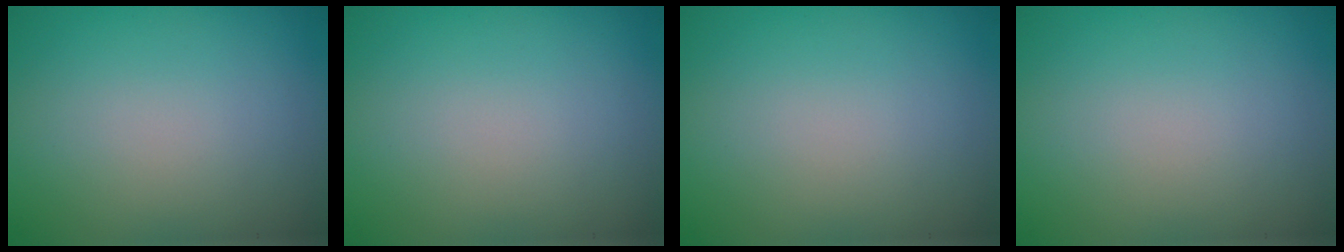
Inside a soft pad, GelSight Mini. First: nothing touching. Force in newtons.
{"total": 0.0}
{"total": 0.0}
{"total": 0.0}